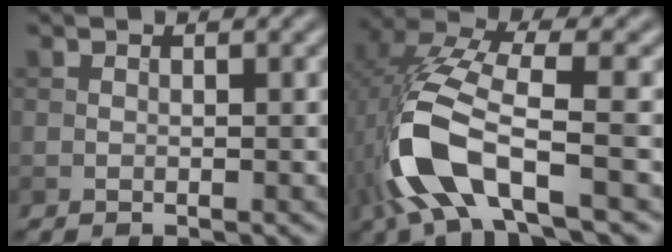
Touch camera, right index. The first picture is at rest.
{"total": 9.7, "force": [-3.2, 3.5, 8.4], "torque": [-0.193, 0.004, -0.071]}